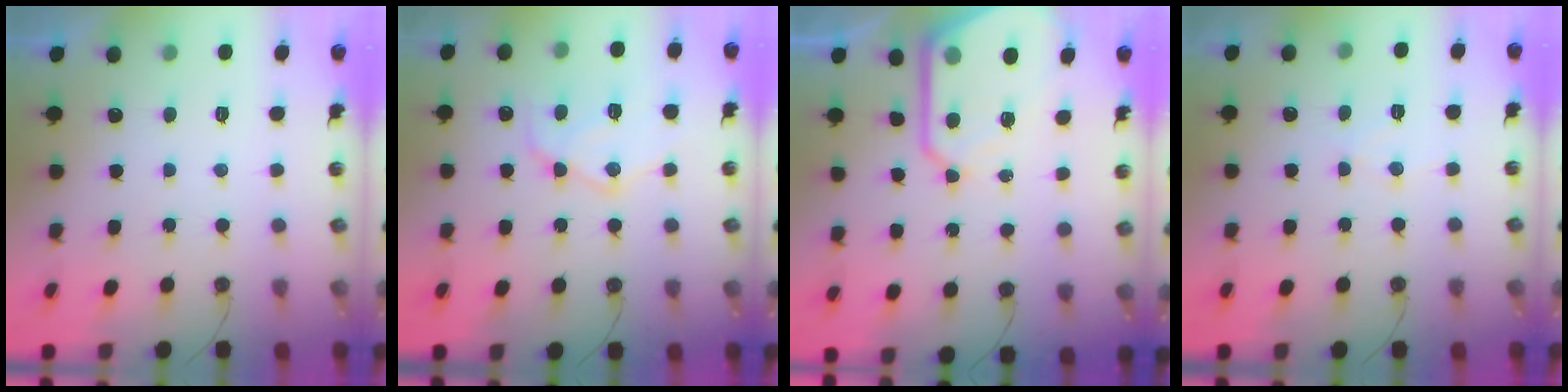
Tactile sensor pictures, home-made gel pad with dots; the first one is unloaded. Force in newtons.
{"total": 14.8, "press": 14.7, "slide": 1.2}
{"total": 12.5, "press": 12.4, "slide": 1.3}
{"total": 6.4, "press": 6.4, "slide": 0.1}